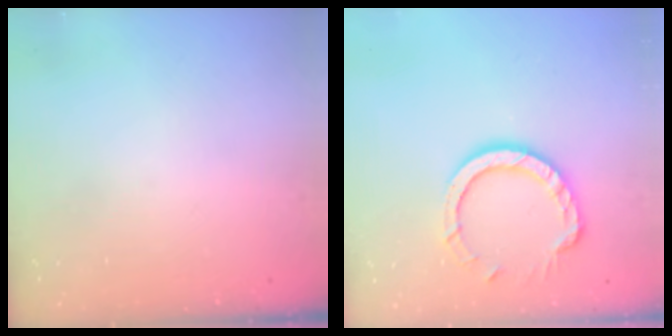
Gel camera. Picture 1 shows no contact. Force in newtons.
{"total": 10.8, "press": 10.7, "slide": 1.3}